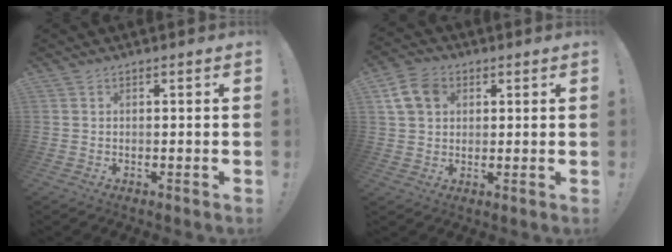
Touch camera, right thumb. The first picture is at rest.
{"total": 9.7, "force": [3.7, 7.2, 5.4], "torque": [-0.098, -0.002, 0.075]}